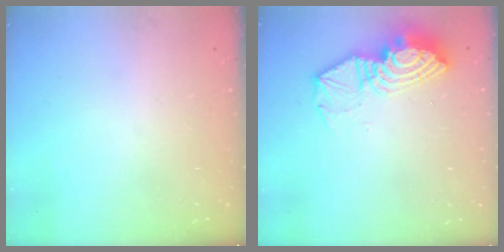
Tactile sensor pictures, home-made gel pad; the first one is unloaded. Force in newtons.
{"total": 13.6, "press": 13.5, "slide": 1.2}